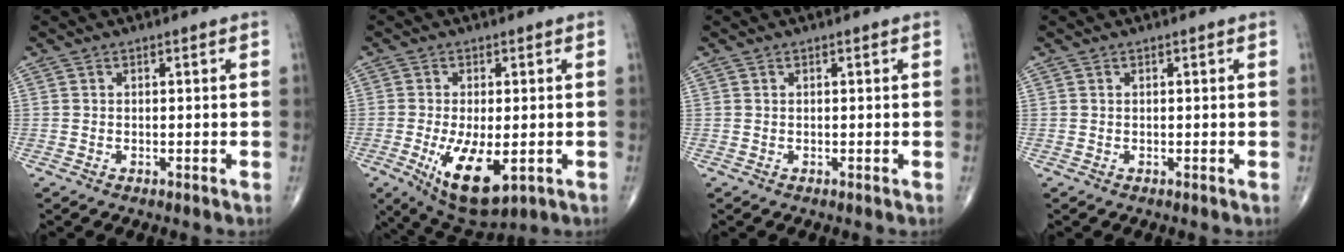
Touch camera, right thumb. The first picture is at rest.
{"total": 11.6, "force": [-3.5, 5.0, 9.9], "torque": [-0.167, -0.018, -0.044]}
{"total": 0.0}
{"total": 0.0}